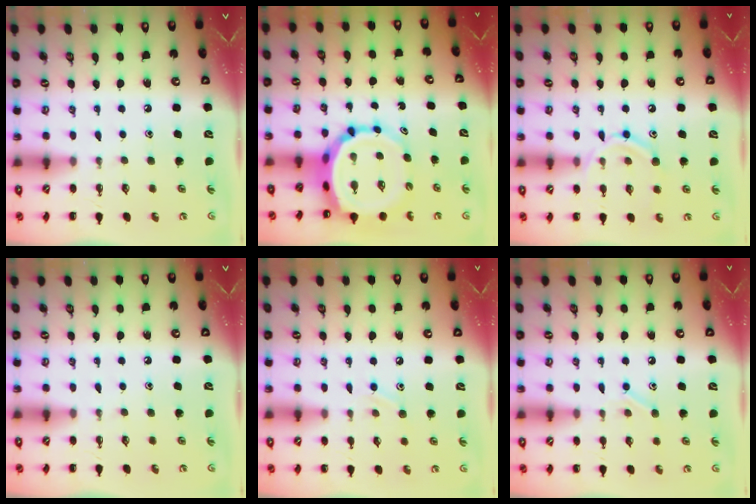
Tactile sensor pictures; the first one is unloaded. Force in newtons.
{"total": 9.2, "press": 8.7, "slide": 3.0}
{"total": 11.6, "press": 11.5, "slide": 1.4}
{"total": 0.0}
{"total": 6.2, "press": 5.9, "slide": 1.8}
{"total": 7.8, "press": 7.6, "slide": 1.7}